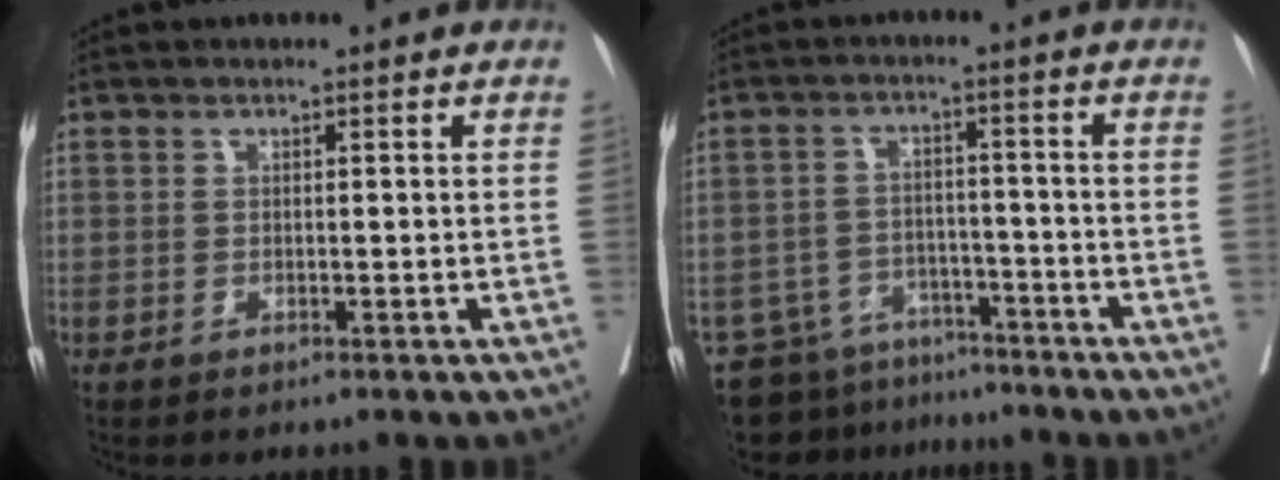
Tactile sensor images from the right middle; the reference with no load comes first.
{"total": 8.7, "force": [-7.6, 4.3, 0.3], "torque": [-0.004, 0.023, -0.114]}